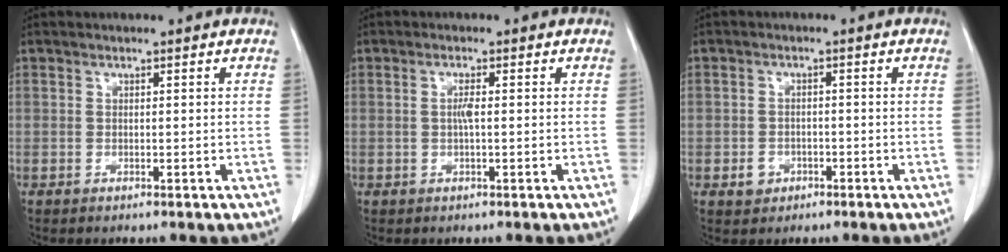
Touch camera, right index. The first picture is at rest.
{"total": 1.6, "force": [0.0, 0.1, 1.6], "torque": [-0.034, 0.001, -0.001]}
{"total": 2.6, "force": [-1.1, 2.2, 0.7], "torque": [-0.010, 0.007, -0.013]}